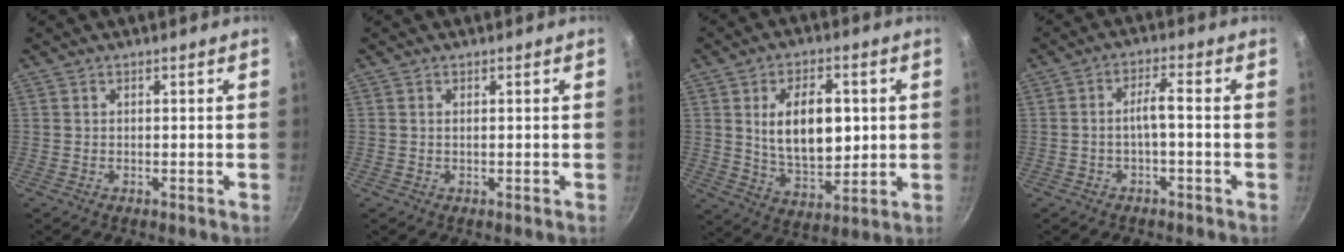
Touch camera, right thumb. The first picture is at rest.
{"total": 0.6, "force": [0.2, 0.2, 0.5], "torque": [-0.010, 0.000, 0.002]}
{"total": 14.4, "force": [2.2, 8.3, 11.6], "torque": [-0.162, -0.016, 0.044]}
{"total": 3.8, "force": [-1.3, 0.8, 3.5], "torque": [-0.072, 0.027, -0.025]}